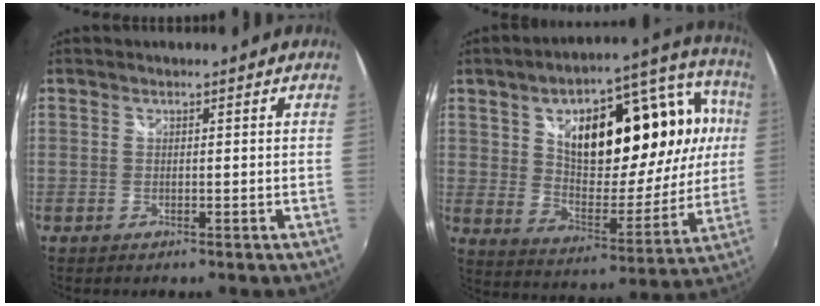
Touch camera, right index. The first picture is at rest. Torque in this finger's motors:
{"motor_torque": [1.87, 0.26, 0.55, 0.16]}